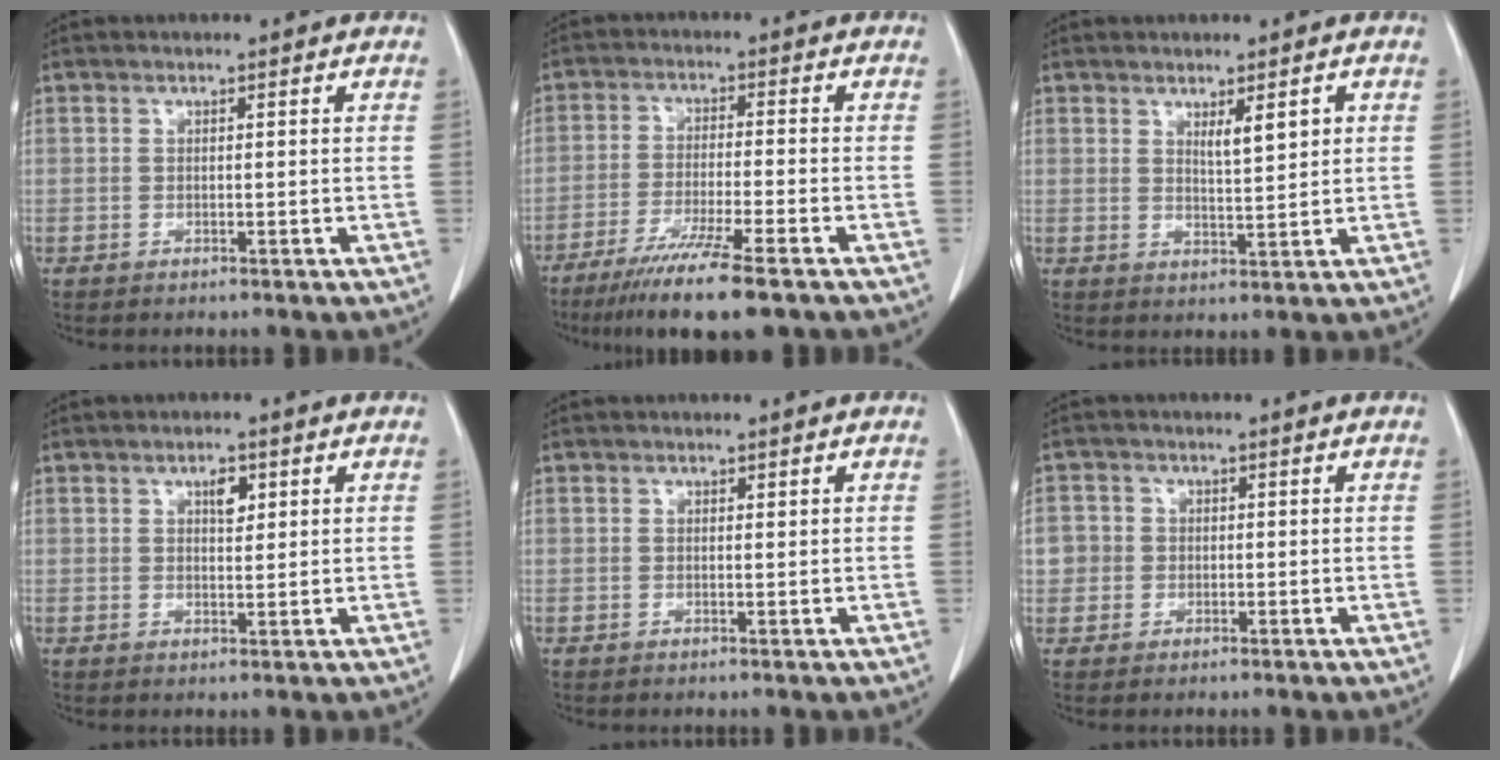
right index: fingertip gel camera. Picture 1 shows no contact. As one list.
[{"total": 10.7, "force": [-7.6, -0.3, 7.6], "torque": [-0.126, -0.030, -0.122]}, {"total": 3.6, "force": [1.6, 0.6, 3.2], "torque": [-0.055, -0.006, 0.029]}, {"total": 2.6, "force": [1.2, 1.1, 2.0], "torque": [-0.032, -0.001, 0.020]}, {"total": 0.0}, {"total": 3.0, "force": [-0.1, 3.0, 0.1], "torque": [0.015, 0.011, -0.002]}]